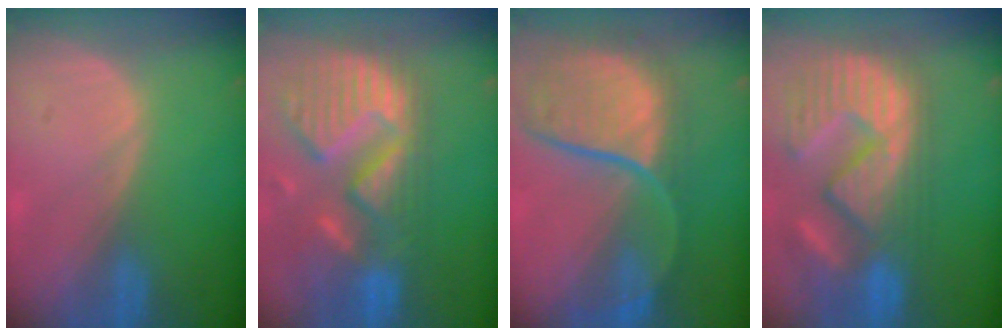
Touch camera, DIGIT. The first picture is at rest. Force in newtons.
{"total": 14.0, "press": 11.6, "slide": 7.7}
{"total": 11.9, "press": 9.9, "slide": 6.7}
{"total": 14.4, "press": 12.2, "slide": 7.6}